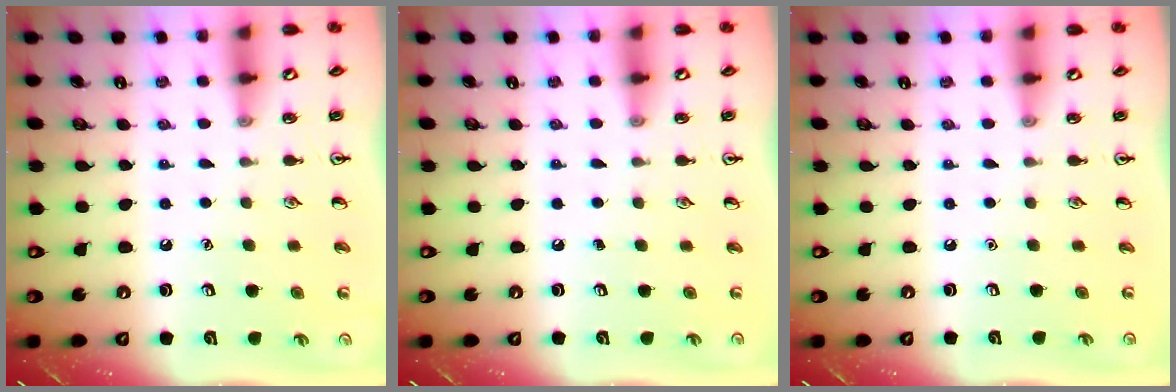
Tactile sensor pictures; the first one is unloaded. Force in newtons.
{"total": 0.0}
{"total": 0.0}